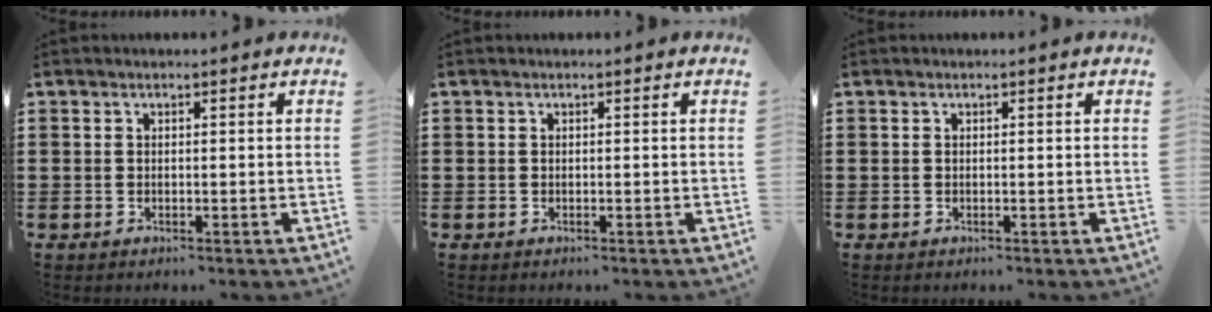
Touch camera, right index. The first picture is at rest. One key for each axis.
{"total": 0.0}
{"total": 0.0}